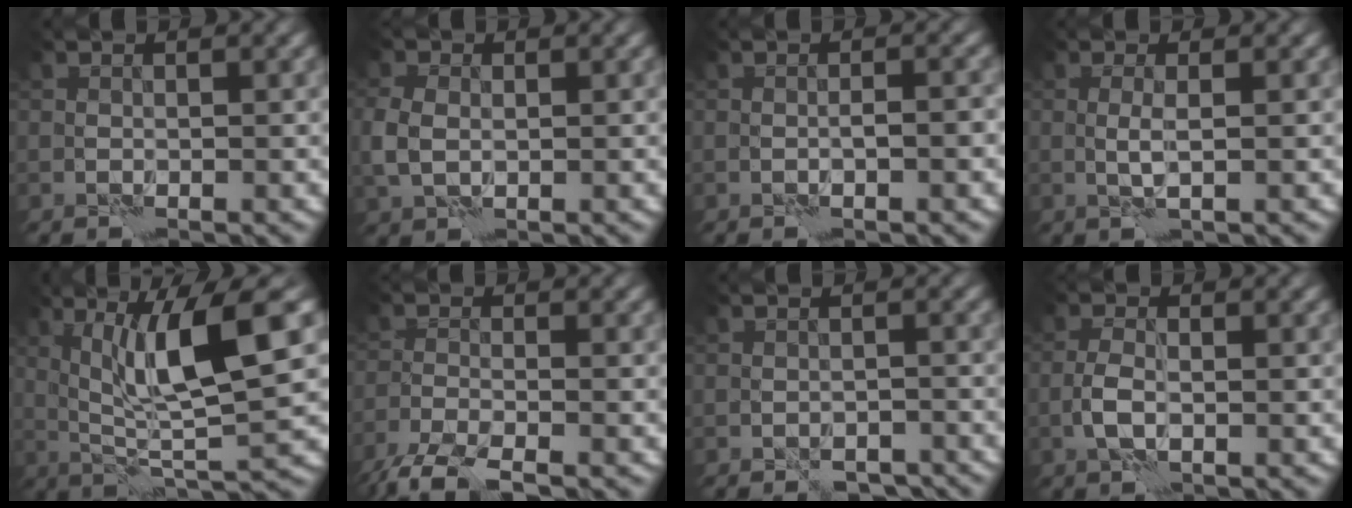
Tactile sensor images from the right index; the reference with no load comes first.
{"total": 2.8, "force": [0.2, 2.1, 1.8], "torque": [-0.052, -0.001, 0.002]}
{"total": 1.2, "force": [-0.5, 0.0, 1.1], "torque": [-0.016, 0.004, -0.009]}
{"total": 1.2, "force": [0.3, -0.1, 1.1], "torque": [-0.025, -0.002, 0.005]}
{"total": 8.8, "force": [2.7, 1.2, 8.3], "torque": [-0.131, -0.006, 0.052]}
{"total": 4.4, "force": [-3.6, 0.8, 2.4], "torque": [-0.047, -0.014, -0.078]}
{"total": 3.0, "force": [-2.5, 1.4, 0.7], "torque": [-0.006, 0.001, -0.037]}
{"total": 1.9, "force": [-0.4, 0.8, 1.7], "torque": [-0.033, 0.001, -0.012]}